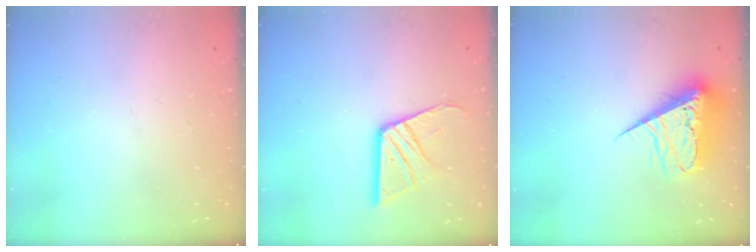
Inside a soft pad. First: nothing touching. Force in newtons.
{"total": 14.0, "press": 14.0, "slide": 1.4}
{"total": 9.7, "press": 9.6, "slide": 1.0}